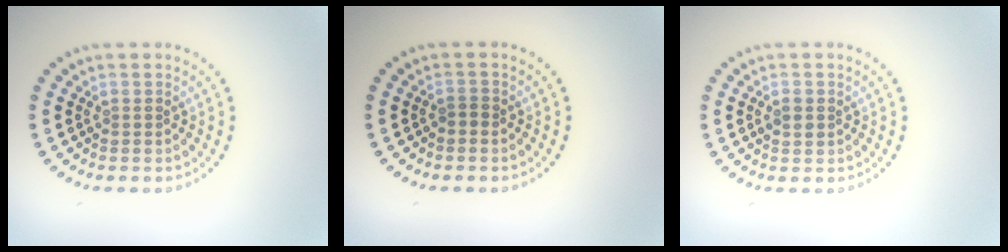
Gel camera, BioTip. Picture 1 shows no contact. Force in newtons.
{"total": 0.8, "press": 0.7, "slide": 0.3}
{"total": 1.0, "press": 1.0, "slide": 0.1}